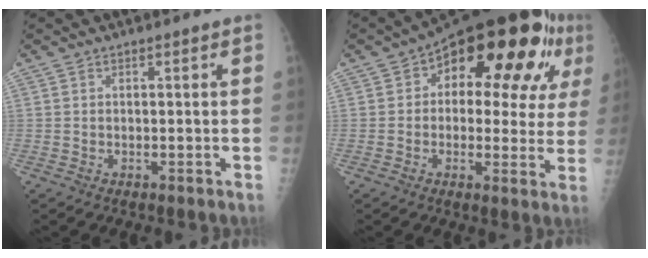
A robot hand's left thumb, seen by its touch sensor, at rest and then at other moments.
{"total": 21.6, "force": [7.4, 10.6, 17.3], "torque": [-0.188, 0.018, 0.093]}